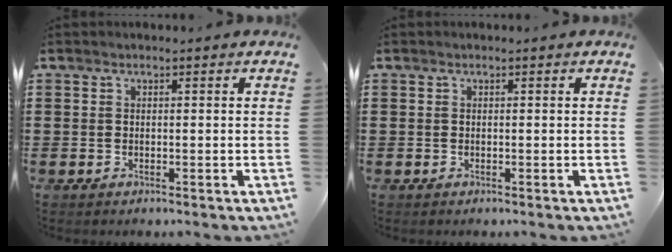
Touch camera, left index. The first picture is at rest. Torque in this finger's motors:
{"motor_torque": [-0.01, 0.01, 0.00, 0.00]}